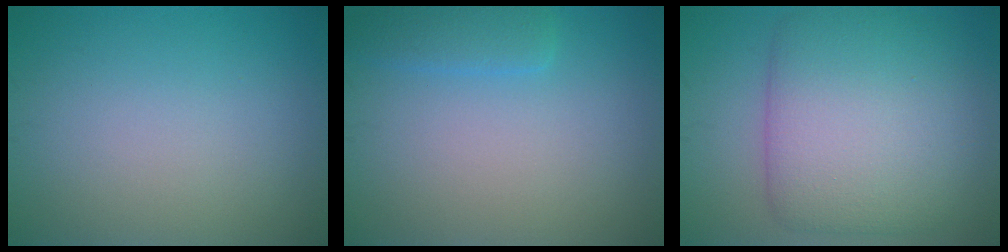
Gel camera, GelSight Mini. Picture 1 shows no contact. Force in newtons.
{"total": 2.0, "press": 1.9, "slide": 0.3}
{"total": 9.8, "press": 9.8, "slide": 0.3}